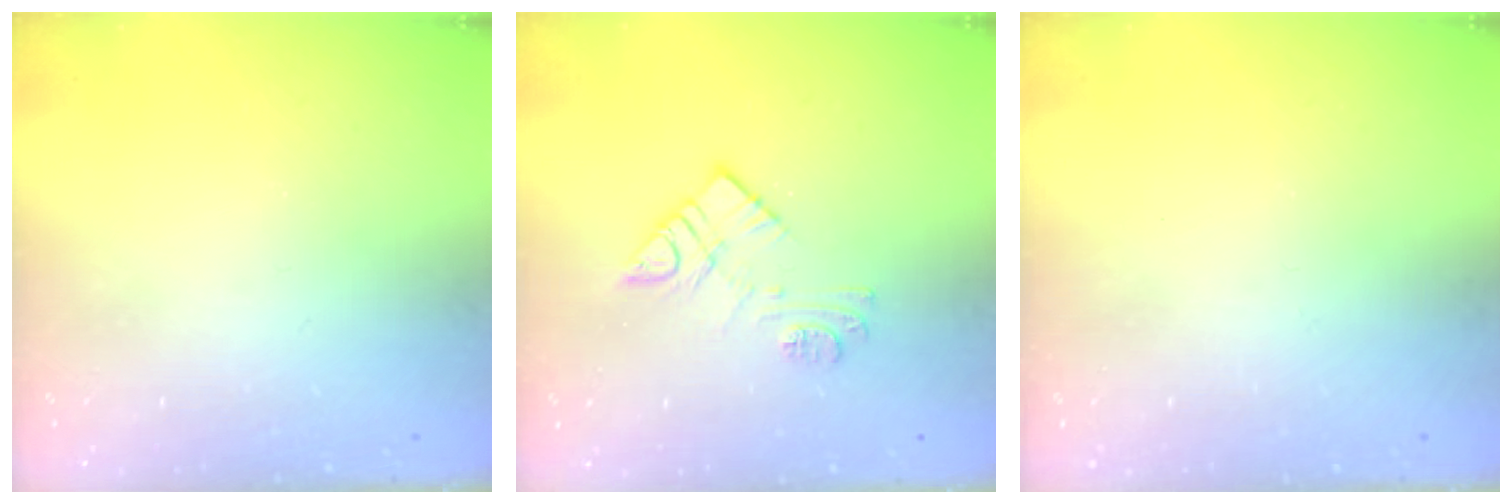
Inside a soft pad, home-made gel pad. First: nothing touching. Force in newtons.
{"total": 10.8, "press": 10.8, "slide": 0.8}
{"total": 2.2, "press": 2.2, "slide": 0.4}